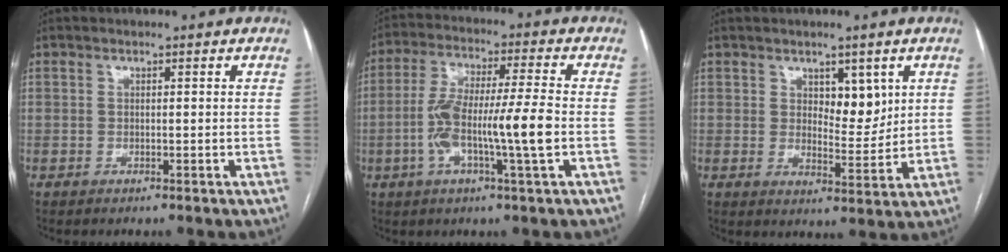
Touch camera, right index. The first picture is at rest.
{"total": 11.8, "force": [-2.4, 0.2, 11.5], "torque": [-0.223, 0.010, -0.050]}
{"total": 5.3, "force": [2.3, 2.7, 4.0], "torque": [-0.054, -0.005, 0.038]}